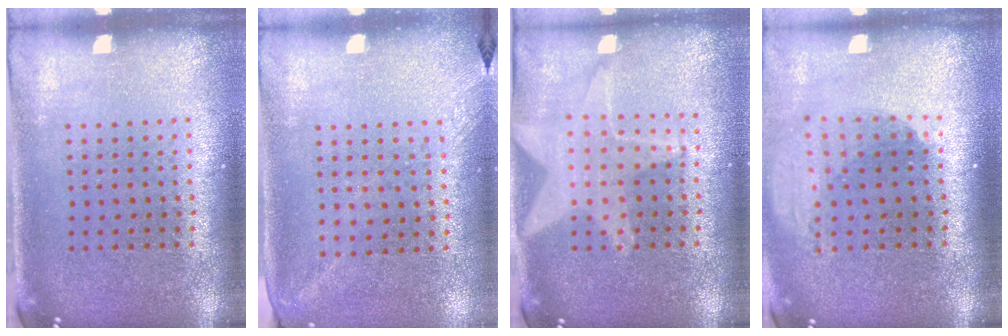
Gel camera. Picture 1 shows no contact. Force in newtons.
{"total": 1.3, "press": 1.0, "slide": 0.8}
{"total": 1.7, "press": 1.5, "slide": 0.7}
{"total": 1.9, "press": 1.5, "slide": 1.2}